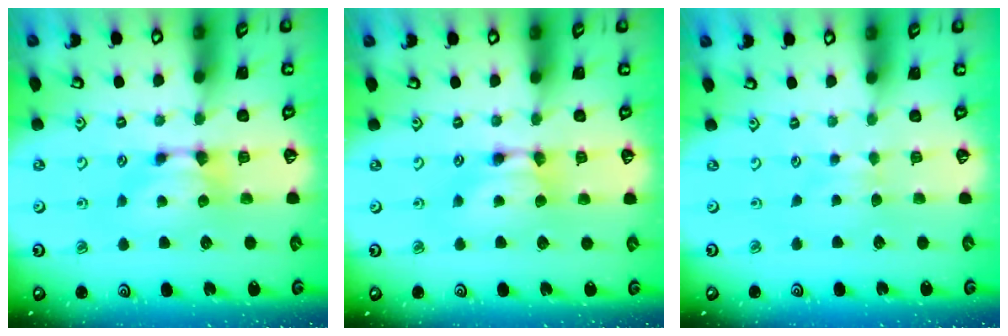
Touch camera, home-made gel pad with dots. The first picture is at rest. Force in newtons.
{"total": 1.8, "press": 1.8, "slide": 0.1}
{"total": 2.3, "press": 2.2, "slide": 0.3}